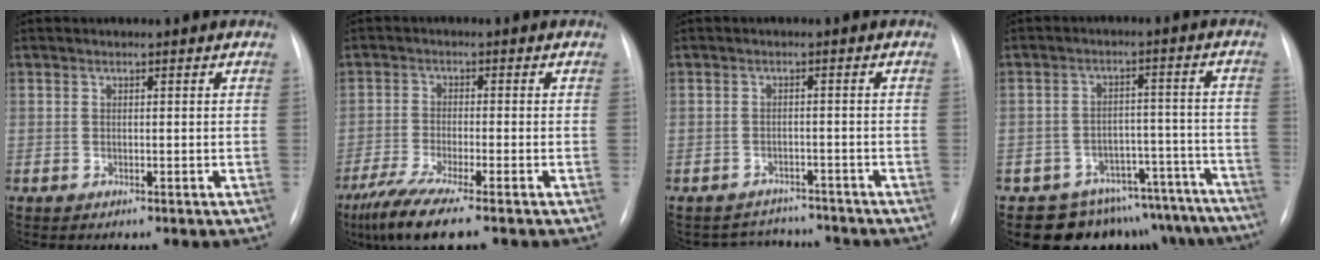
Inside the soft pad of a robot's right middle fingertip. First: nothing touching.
{"total": 8.5, "force": [-6.2, 0.0, 5.8], "torque": [-0.109, -0.026, -0.108]}
{"total": 5.2, "force": [-4.8, 1.8, -0.7], "torque": [0.009, 0.018, -0.066]}
{"total": 16.7, "force": [-15.1, 6.9, 2.0], "torque": [0.002, 0.053, -0.184]}